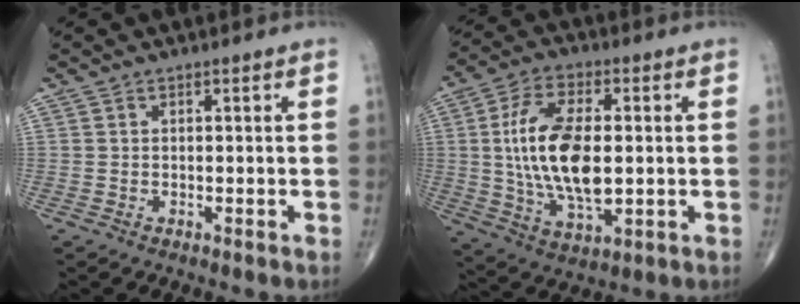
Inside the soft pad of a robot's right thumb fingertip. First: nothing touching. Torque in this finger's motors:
{"motor_torque": [0.42, 2.45, 1.69, 0.51, 0.57]}